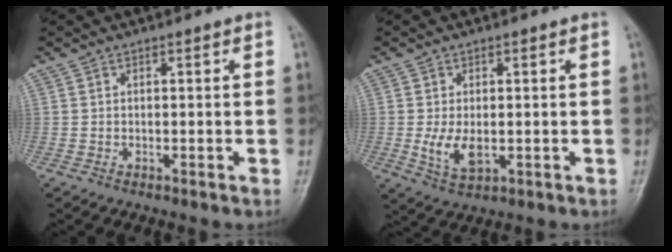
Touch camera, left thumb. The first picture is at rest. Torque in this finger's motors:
{"motor_torque": [0.09, 0.11, 0.29, -0.01, 0.03]}